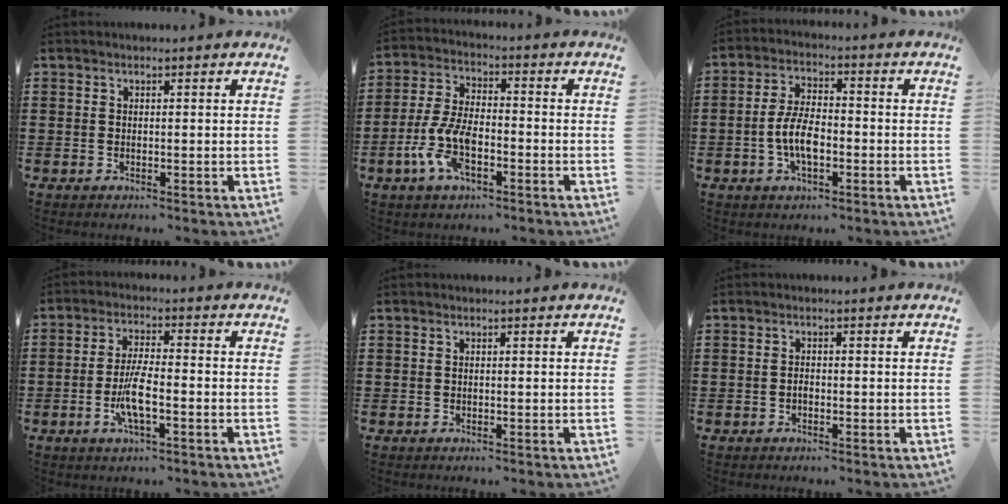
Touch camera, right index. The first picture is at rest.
{"total": 8.6, "force": [-3.4, 4.2, 6.7], "torque": [-0.160, -0.001, -0.069]}
{"total": 6.5, "force": [-1.7, 2.9, 5.6], "torque": [-0.133, -0.007, -0.037]}
{"total": 6.0, "force": [-1.9, 1.4, 5.5], "torque": [-0.119, -0.008, -0.040]}
{"total": 0.0}
{"total": 0.9, "force": [-0.5, 0.3, 0.7], "torque": [-0.017, -0.007, -0.007]}